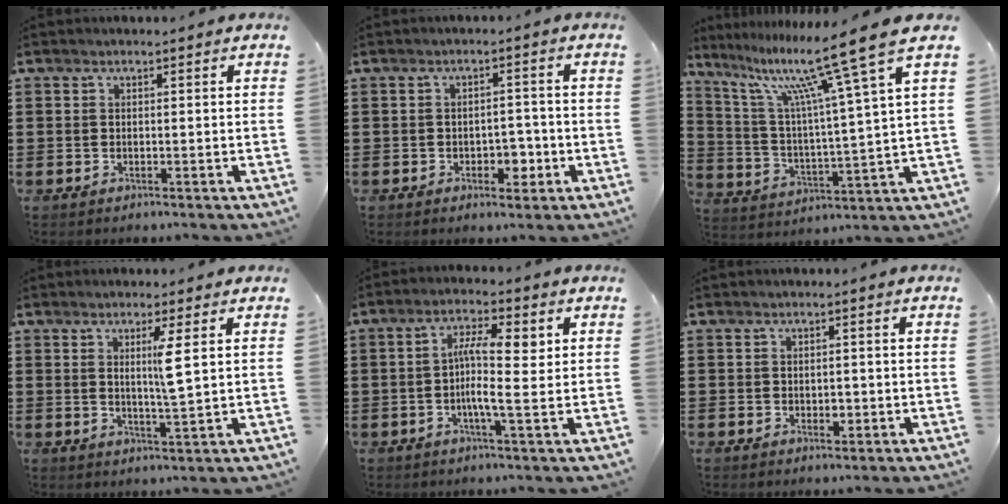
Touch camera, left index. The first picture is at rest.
{"total": 3.4, "force": [-1.6, 2.2, 2.2], "torque": [-0.033, 0.001, -0.033]}
{"total": 13.4, "force": [9.7, 0.3, 9.2], "torque": [-0.190, -0.055, 0.147]}
{"total": 4.2, "force": [1.4, -0.2, 3.9], "torque": [-0.073, -0.009, 0.020]}
{"total": 8.0, "force": [0.4, 1.8, 7.7], "torque": [-0.136, 0.007, 0.002]}
{"total": 1.4, "force": [-0.2, 0.9, 1.0], "torque": [-0.020, 0.003, -0.004]}